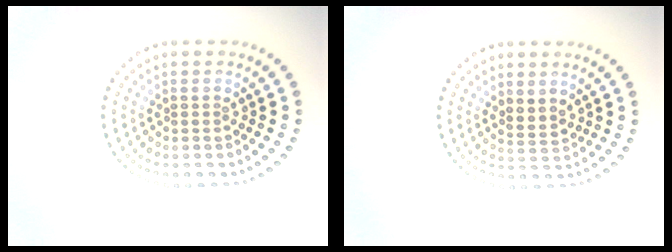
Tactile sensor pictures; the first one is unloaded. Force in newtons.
{"total": 1.7, "press": 1.3, "slide": 1.1}